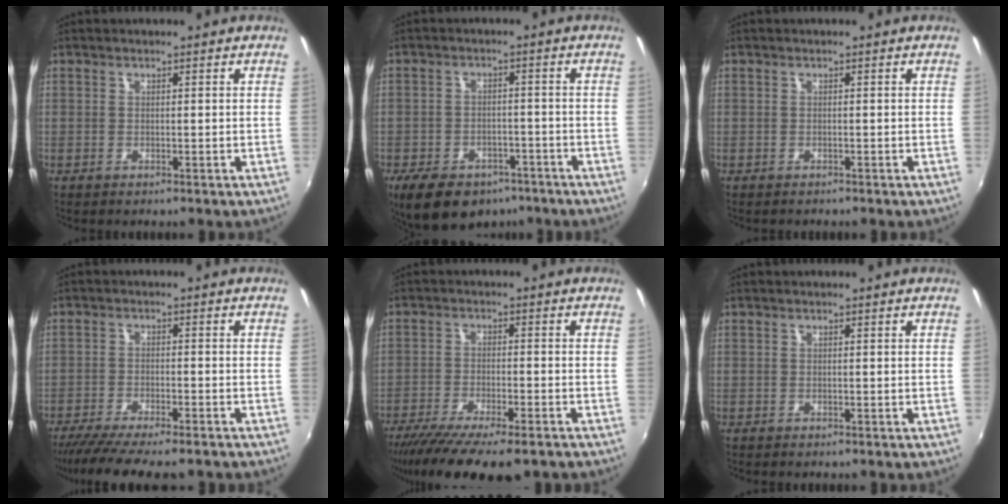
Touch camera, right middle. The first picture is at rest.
{"total": 13.2, "force": [-8.9, 7.7, 6.0], "torque": [-0.142, -0.004, -0.126]}
{"total": 0.6, "force": [-0.5, 0.2, 0.0], "torque": [-0.002, 0.001, -0.007]}
{"total": 12.3, "force": [-10.4, 1.8, 6.4], "torque": [-0.137, -0.041, -0.165]}
{"total": 15.1, "force": [-11.7, 3.2, 9.0], "torque": [-0.180, -0.051, -0.187]}
{"total": 0.0}